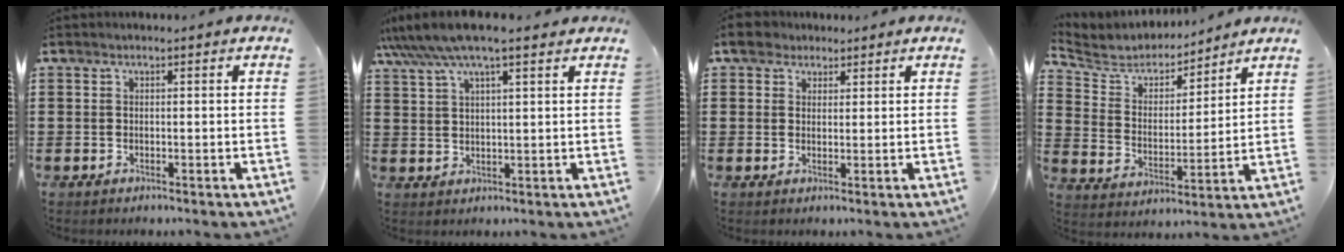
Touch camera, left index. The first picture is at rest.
{"total": 7.3, "force": [5.6, 1.2, 4.6], "torque": [-0.102, -0.009, 0.100]}
{"total": 4.0, "force": [2.7, 2.6, 1.3], "torque": [-0.033, 0.011, 0.049]}
{"total": 5.8, "force": [5.4, 1.9, 0.8], "torque": [-0.051, -0.034, 0.089]}